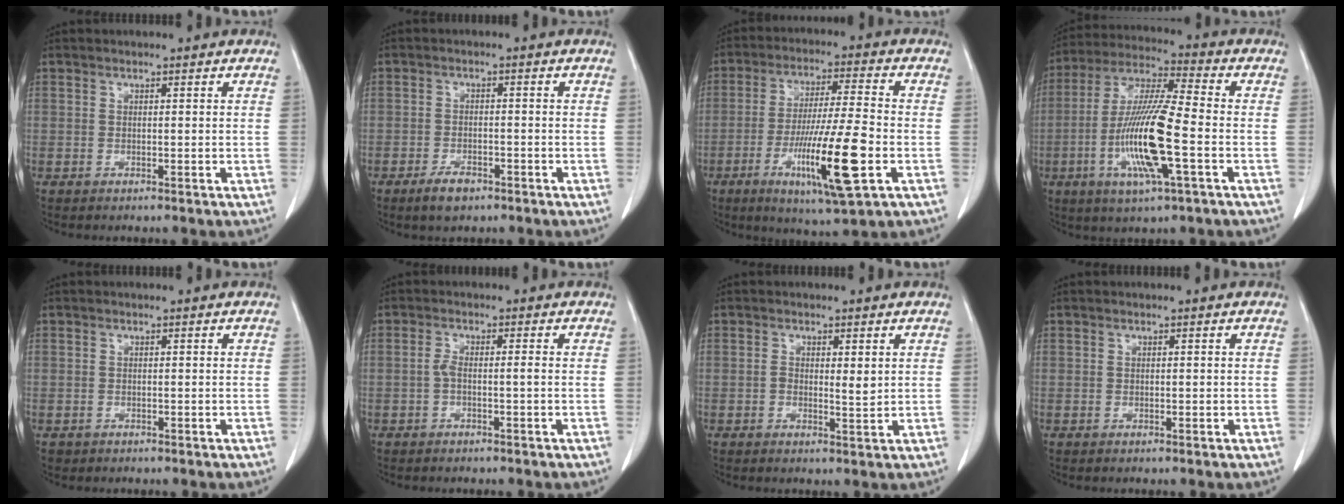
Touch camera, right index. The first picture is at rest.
{"total": 3.6, "force": [-2.5, 1.5, 2.0], "torque": [-0.040, 0.000, -0.038]}
{"total": 14.7, "force": [-4.8, 0.5, 13.9], "torque": [-0.257, -0.024, -0.082]}
{"total": 15.2, "force": [-3.9, 1.1, 14.7], "torque": [-0.297, -0.011, -0.075]}
{"total": 0.9, "force": [-0.5, 0.7, -0.1], "torque": [-0.010, 0.004, -0.008]}
{"total": 2.1, "force": [-0.6, 0.3, 2.0], "torque": [-0.039, 0.006, -0.011]}
{"total": 2.6, "force": [0.4, 1.0, 2.4], "torque": [-0.036, -0.004, 0.007]}
{"total": 0.0}